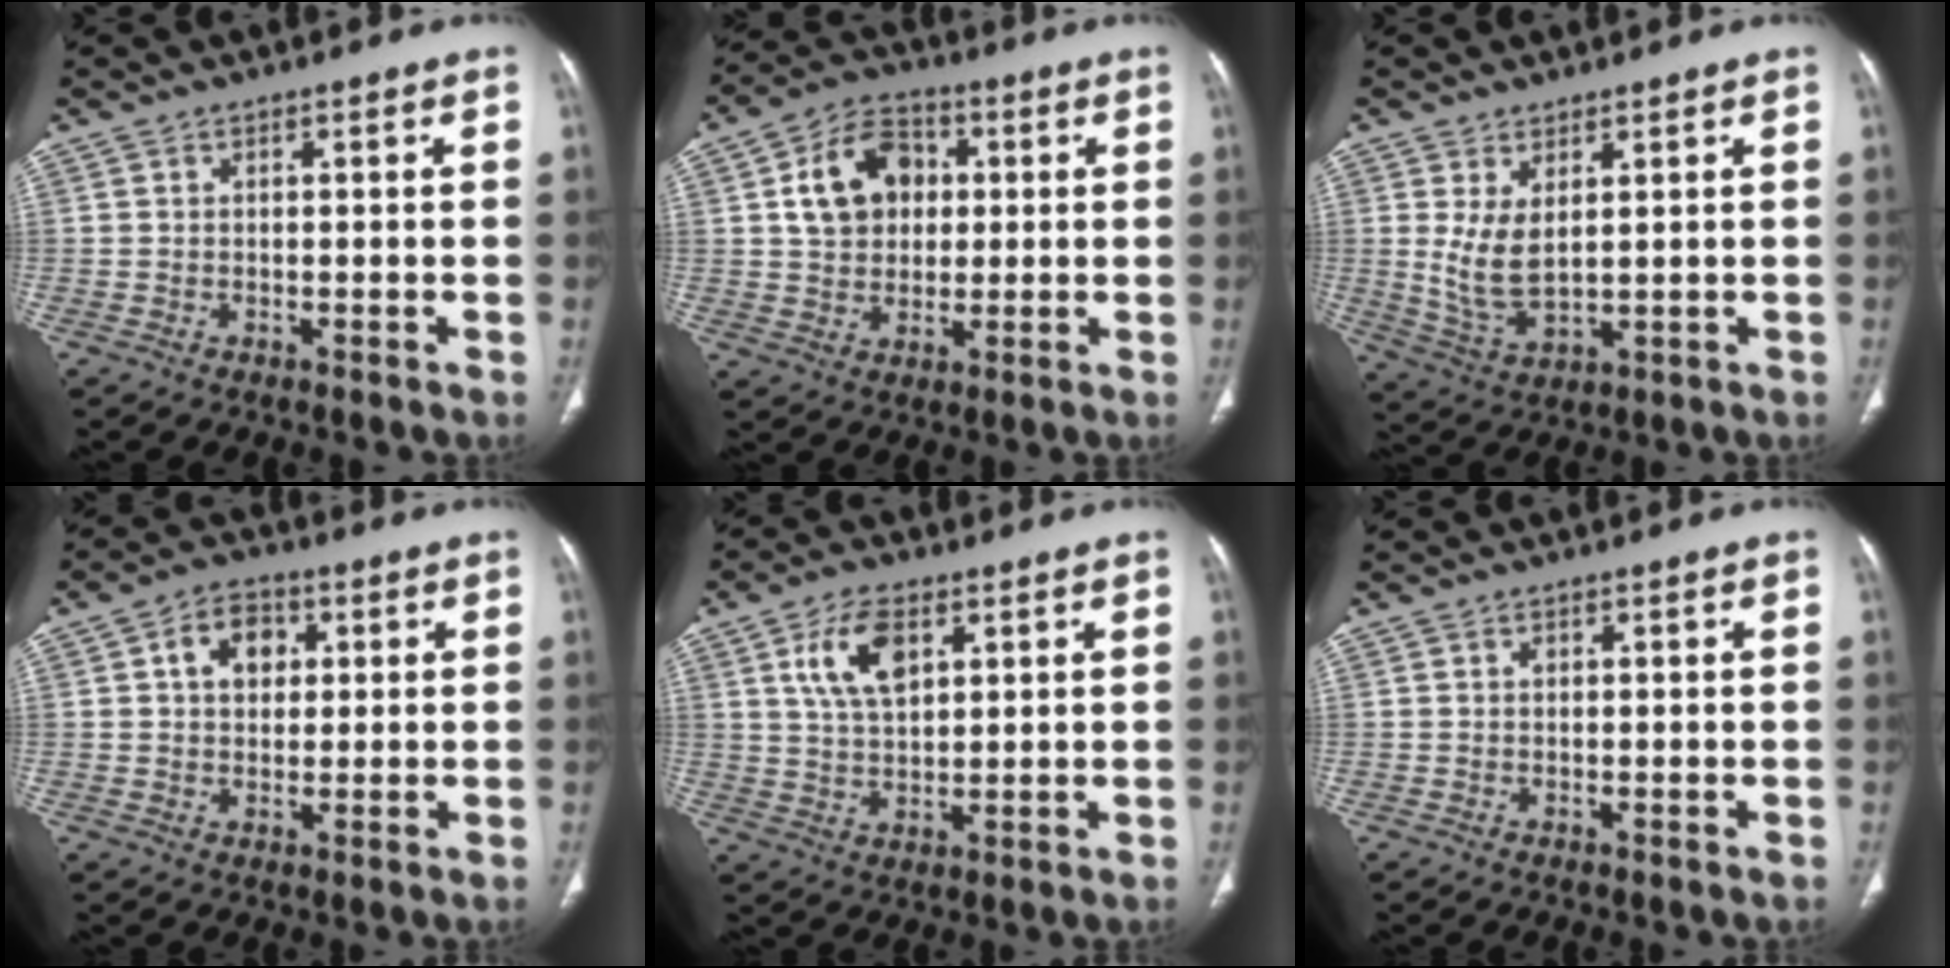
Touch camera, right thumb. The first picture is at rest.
{"total": 12.0, "force": [2.5, 9.2, 7.2], "torque": [-0.096, 0.007, 0.039]}
{"total": 7.1, "force": [1.8, 3.7, 5.9], "torque": [-0.115, -0.018, 0.051]}
{"total": 6.9, "force": [1.8, 5.1, 4.3], "torque": [-0.041, 0.006, 0.024]}
{"total": 8.9, "force": [3.5, 4.9, 6.6], "torque": [-0.110, -0.011, 0.069]}
{"total": 0.5, "force": [0.1, 0.4, 0.3], "torque": [-0.004, 0.001, 0.002]}